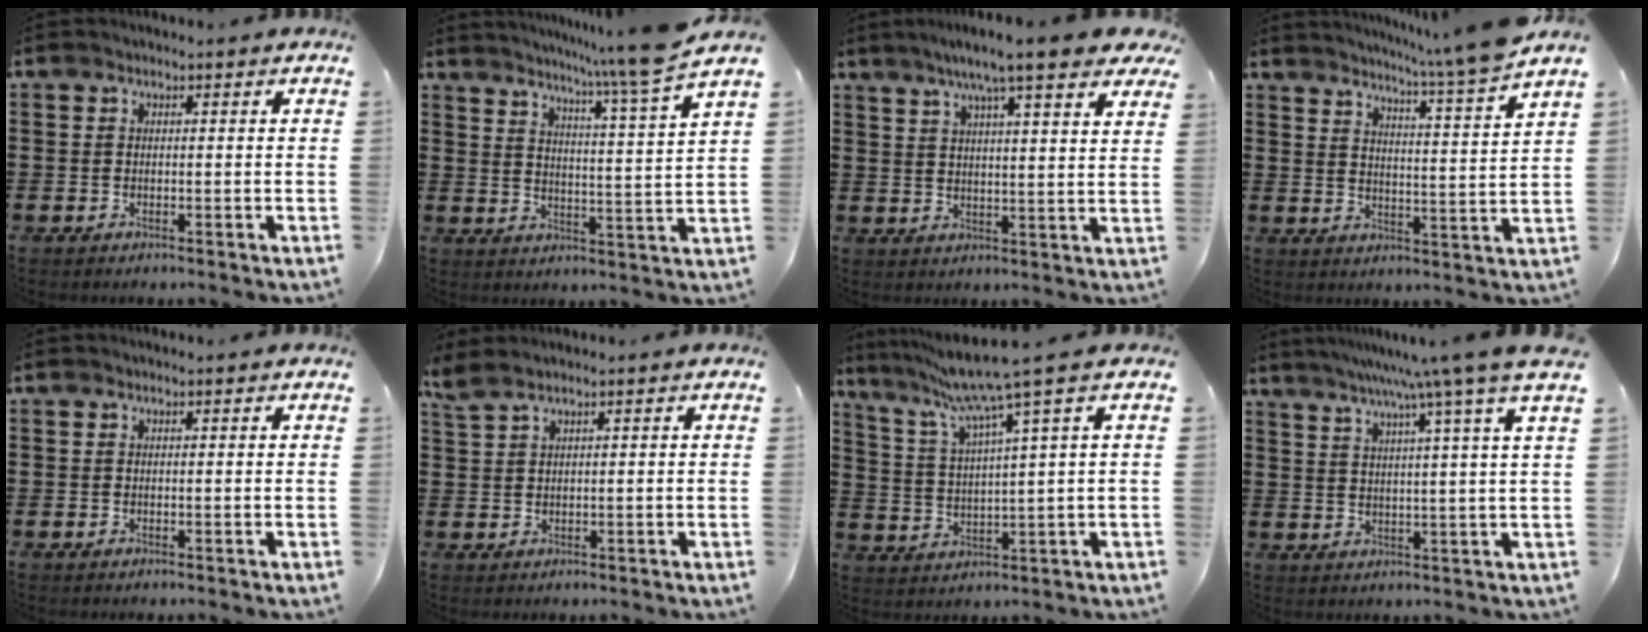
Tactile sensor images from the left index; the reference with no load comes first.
{"total": 7.6, "force": [6.4, -1.5, 3.8], "torque": [-0.080, -0.047, 0.101]}
{"total": 8.3, "force": [6.4, 0.3, 5.2], "torque": [-0.112, -0.016, 0.107]}
{"total": 6.7, "force": [5.8, -1.8, 2.8], "torque": [-0.067, -0.041, 0.091]}
{"total": 0.0}
{"total": 1.9, "force": [1.3, 0.4, 1.4], "torque": [-0.031, 0.000, 0.023]}
{"total": 9.5, "force": [6.5, -1.0, 6.9], "torque": [-0.163, -0.037, 0.104]}
{"total": 8.3, "force": [6.1, -1.8, 5.3], "torque": [-0.117, -0.030, 0.095]}